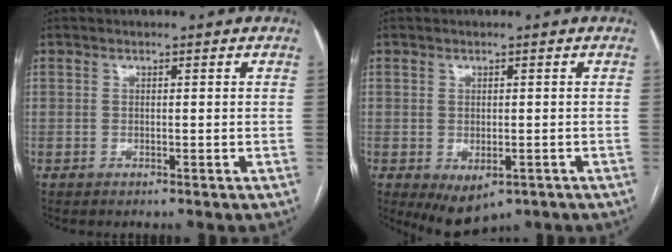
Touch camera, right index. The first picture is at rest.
{"total": 5.3, "force": [-2.4, 3.0, 3.5], "torque": [-0.051, -0.008, -0.022]}